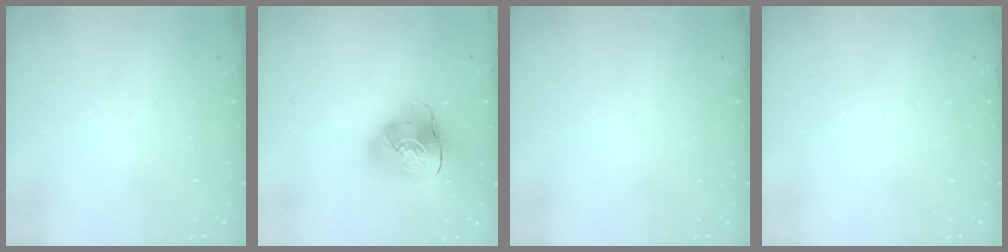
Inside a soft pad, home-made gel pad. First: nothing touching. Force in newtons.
{"total": 13.9, "press": 13.7, "slide": 2.4}
{"total": 0.0}
{"total": 0.0}